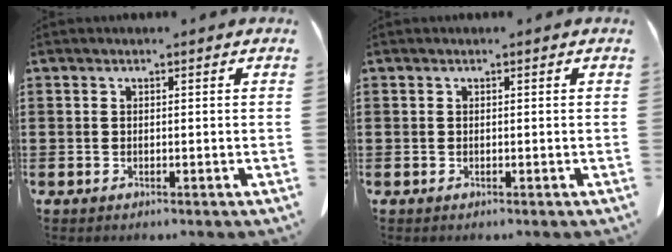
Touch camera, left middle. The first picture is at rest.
{"total": 0.0}